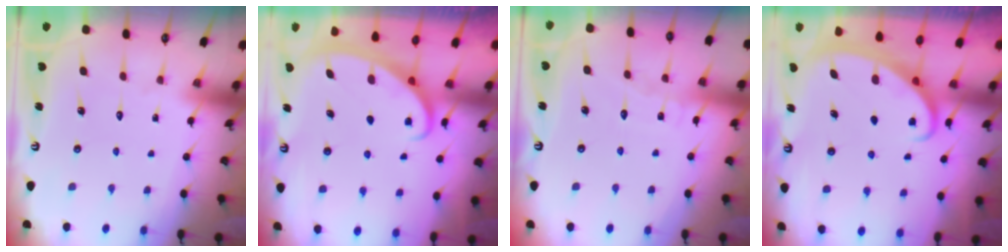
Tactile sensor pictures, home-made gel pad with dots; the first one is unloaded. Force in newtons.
{"total": 2.7, "press": 2.7, "slide": 0.4}
{"total": 4.0, "press": 4.0, "slide": 0.4}
{"total": 2.6, "press": 2.6, "slide": 0.3}